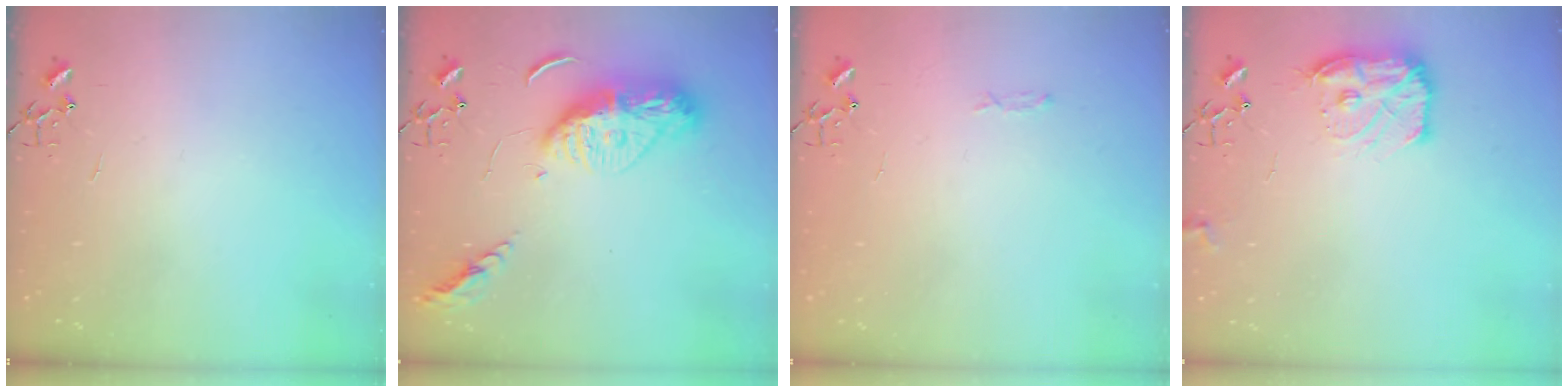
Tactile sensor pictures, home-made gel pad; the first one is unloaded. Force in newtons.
{"total": 13.5, "press": 13.5, "slide": 1.2}
{"total": 3.3, "press": 3.3, "slide": 0.5}
{"total": 12.6, "press": 12.6, "slide": 0.6}